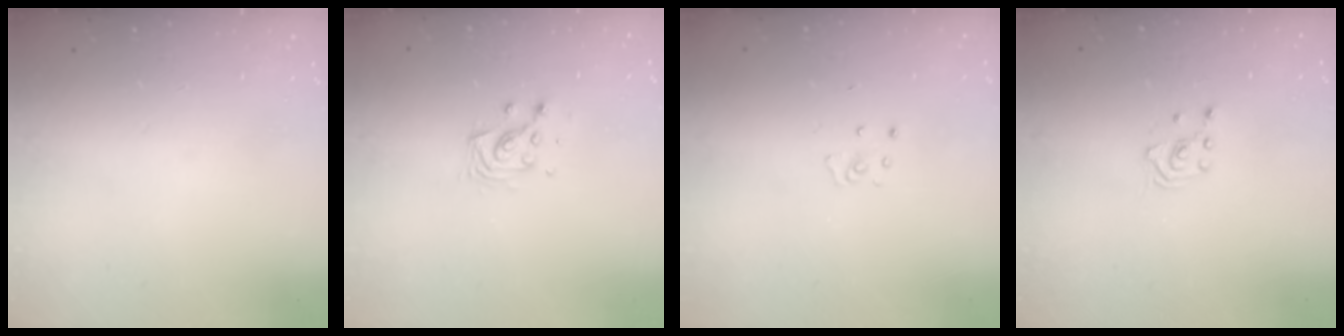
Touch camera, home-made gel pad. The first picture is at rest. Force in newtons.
{"total": 6.3, "press": 6.3, "slide": 0.3}
{"total": 2.6, "press": 2.6, "slide": 0.2}
{"total": 2.0, "press": 2.0, "slide": 0.3}